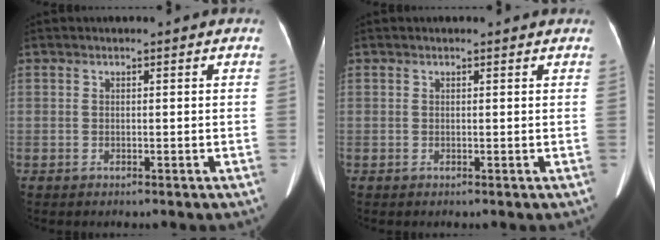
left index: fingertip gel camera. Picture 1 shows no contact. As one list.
[{"total": 1.4, "force": [1.4, 0.1, 0.3], "torque": [-0.009, 0.005, 0.015]}]